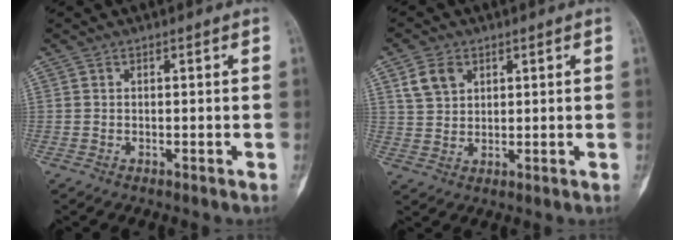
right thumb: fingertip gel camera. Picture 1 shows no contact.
{"total": 5.4, "force": [2.5, 3.9, 2.8], "torque": [-0.040, -0.006, 0.053]}